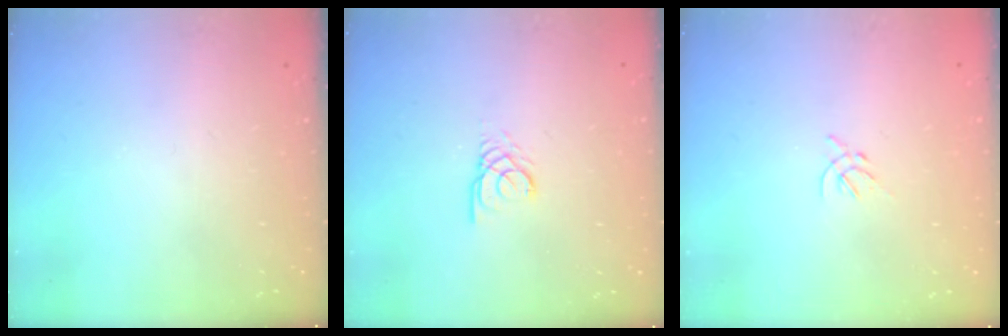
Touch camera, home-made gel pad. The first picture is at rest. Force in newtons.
{"total": 2.6, "press": 2.6, "slide": 0.1}
{"total": 1.7, "press": 1.6, "slide": 0.6}